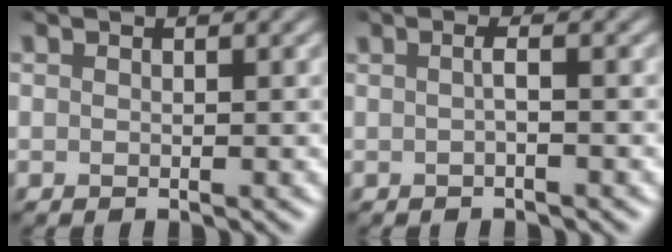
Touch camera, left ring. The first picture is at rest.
{"total": 1.1, "force": [-0.1, 0.3, 1.1], "torque": [-0.015, 0.000, -0.005]}